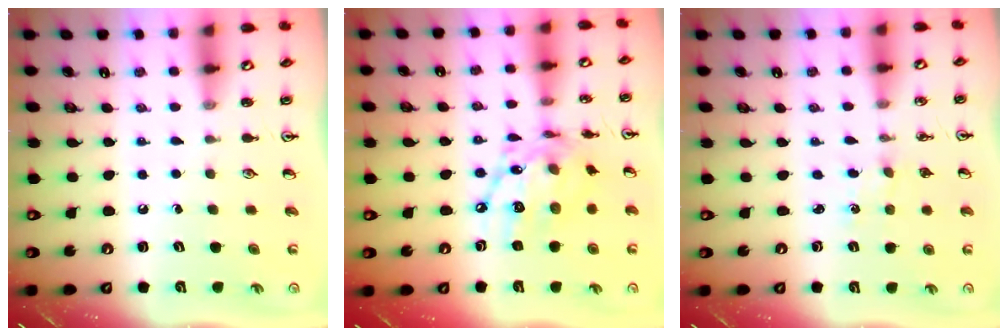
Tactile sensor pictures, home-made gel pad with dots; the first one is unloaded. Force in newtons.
{"total": 15.5, "press": 15.5, "slide": 1.2}
{"total": 0.0}